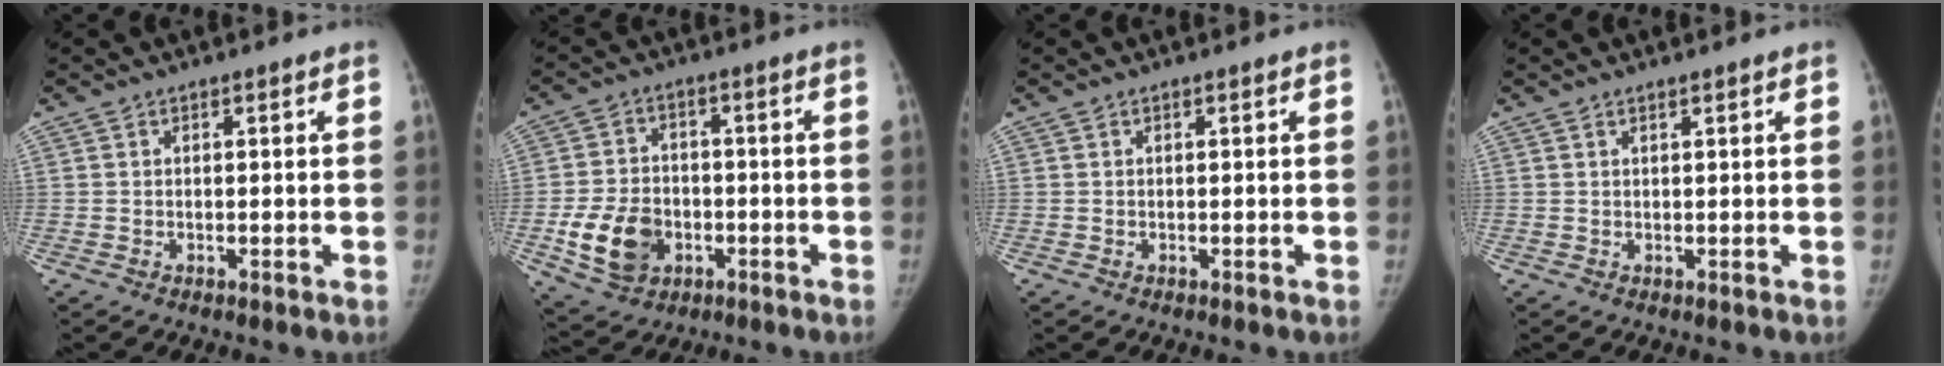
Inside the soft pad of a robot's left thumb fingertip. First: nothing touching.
{"total": 10.7, "force": [-3.4, 8.1, 6.2], "torque": [-0.094, 0.010, -0.056]}
{"total": 0.0}
{"total": 0.6, "force": [0.5, 0.0, 0.4], "torque": [-0.008, -0.001, 0.011]}